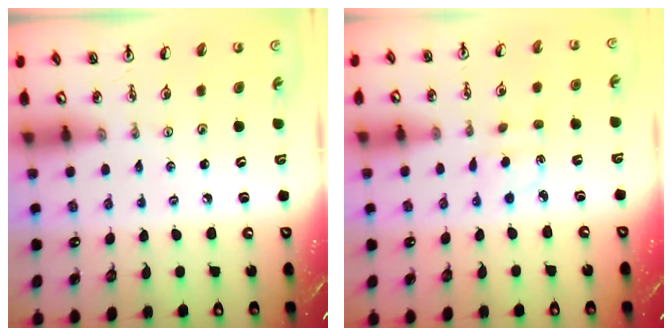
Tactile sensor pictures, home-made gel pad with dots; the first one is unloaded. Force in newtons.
{"total": 2.0, "press": 1.9, "slide": 0.6}